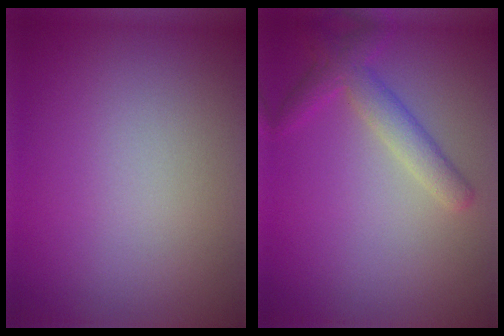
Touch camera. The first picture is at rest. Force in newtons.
{"total": 2.9, "press": 2.9, "slide": 0.1}